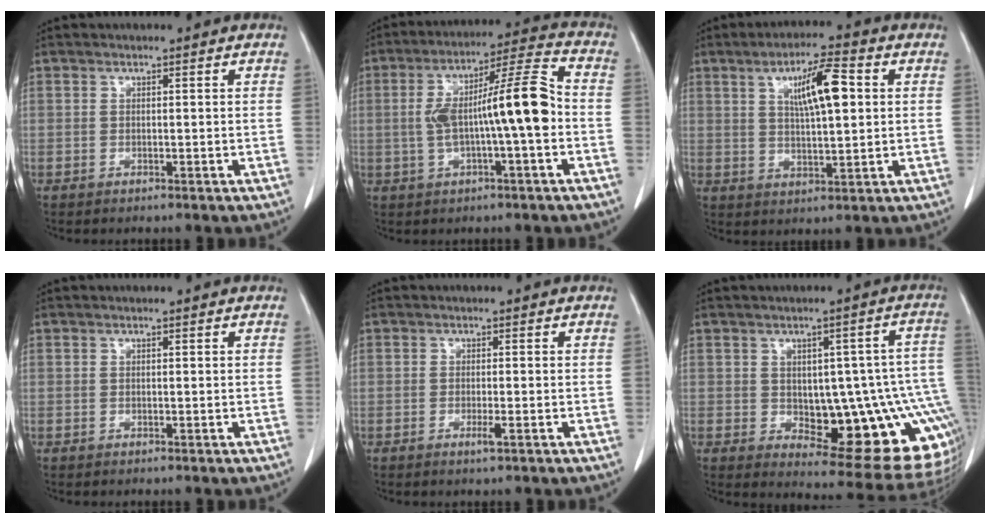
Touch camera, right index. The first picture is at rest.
{"total": 13.0, "force": [-1.2, 1.0, 12.9], "torque": [-0.222, 0.029, -0.021]}
{"total": 9.0, "force": [2.5, 1.6, 8.4], "torque": [-0.144, 0.009, 0.045]}
{"total": 0.0}
{"total": 1.5, "force": [-0.7, 0.1, 1.4], "torque": [-0.025, -0.003, -0.012]}
{"total": 19.1, "force": [-3.1, 6.6, 17.7], "torque": [-0.138, 0.031, -0.011]}